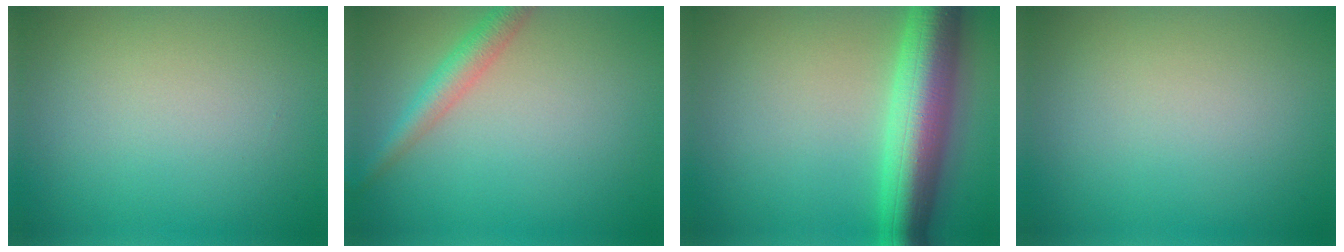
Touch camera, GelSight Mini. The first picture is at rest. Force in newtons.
{"total": 2.8, "press": 2.8, "slide": 0.1}
{"total": 8.4, "press": 8.4, "slide": 0.2}
{"total": 0.0}